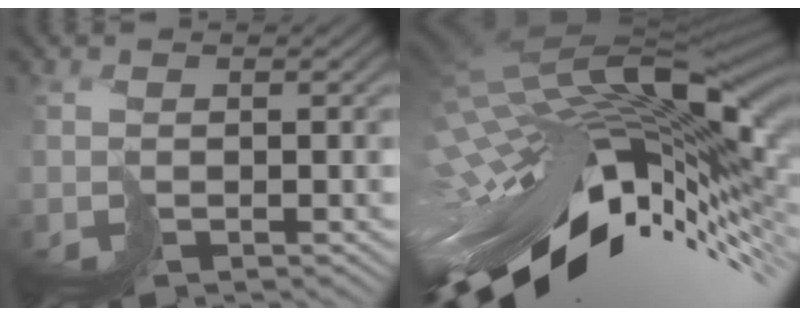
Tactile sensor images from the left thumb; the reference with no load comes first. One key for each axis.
{"total": 16.6, "fx": -3.3, "fy": 8.8, "fz": 13.7, "tx": -0.241, "ty": -0.031, "tz": -0.052}